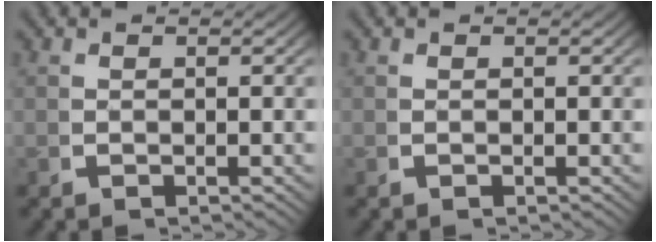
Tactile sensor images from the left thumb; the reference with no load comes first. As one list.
[{"total": 0.0}]